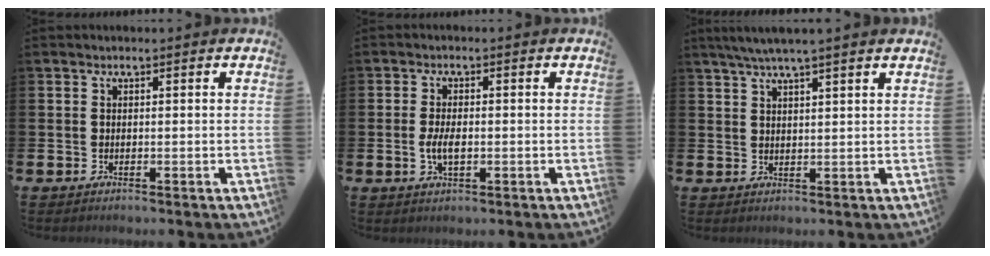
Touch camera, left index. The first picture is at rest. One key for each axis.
{"total": 3.2, "fx": -0.4, "fy": 1.5, "fz": 2.8, "tx": -0.046, "ty": 0.000, "tz": -0.009}
{"total": 3.9, "fx": 3.5, "fy": -0.4, "fz": 1.8, "tx": -0.046, "ty": -0.004, "tz": 0.063}